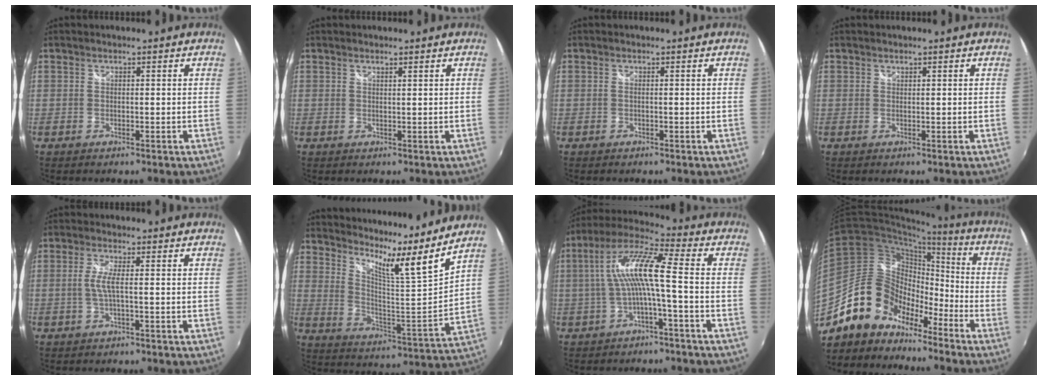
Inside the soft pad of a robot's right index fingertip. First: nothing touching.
{"total": 0.8, "force": [0.8, -0.1, 0.3], "torque": [-0.005, -0.003, 0.009]}
{"total": 0.5, "force": [-0.3, 0.0, 0.4], "torque": [-0.005, 0.002, -0.007]}
{"total": 0.0}
{"total": 2.9, "force": [-0.5, -0.1, 2.9], "torque": [-0.061, -0.001, -0.010]}
{"total": 16.2, "force": [14.1, -1.9, 7.8], "torque": [-0.117, -0.055, 0.220]}
{"total": 11.0, "force": [-1.2, 0.8, 10.9], "torque": [-0.219, 0.018, -0.021]}
{"total": 14.8, "force": [-10.9, 8.6, 5.2], "torque": [-0.103, 0.028, -0.212]}